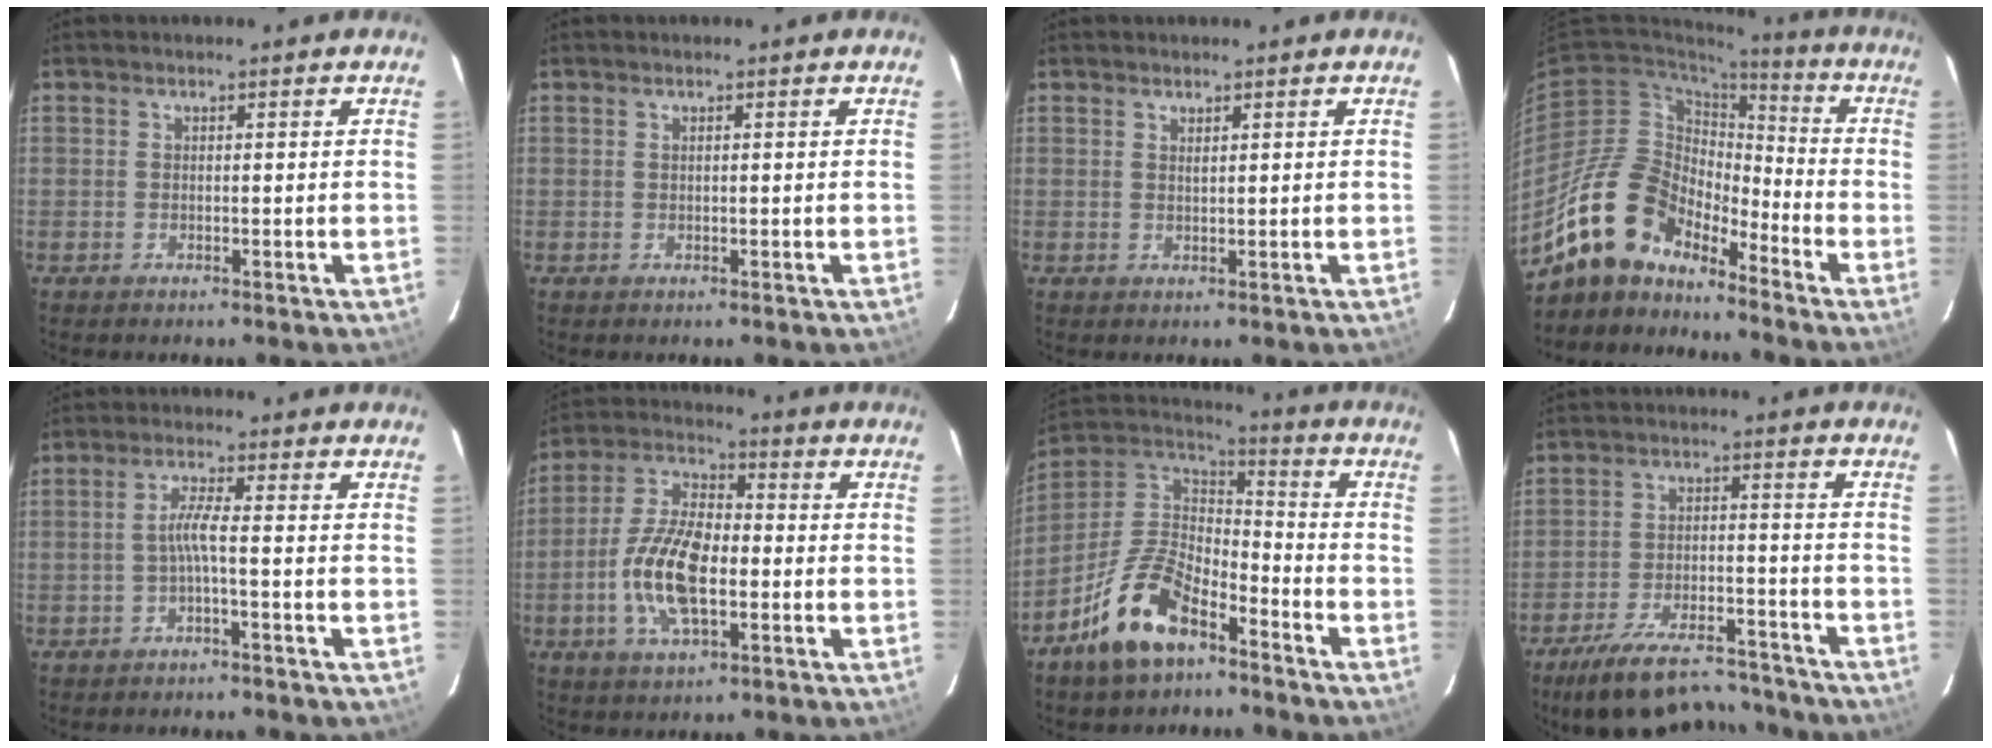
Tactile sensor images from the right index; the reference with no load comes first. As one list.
[{"total": 0.0}, {"total": 0.9, "force": [0.8, 0.1, 0.4], "torque": [-0.007, 0.000, 0.014]}, {"total": 14.9, "force": [-12.0, 6.8, 5.8], "torque": [-0.108, 0.014, -0.227]}, {"total": 3.0, "force": [-1.2, -0.4, 2.7], "torque": [-0.057, 0.003, -0.021]}, {"total": 13.4, "force": [-3.1, 6.0, 11.6], "torque": [-0.244, 0.004, -0.060]}, {"total": 15.4, "force": [-9.7, 6.9, 9.8], "torque": [-0.211, 0.011, -0.182]}, {"total": 19.1, "force": [-16.2, 5.9, 8.1], "torque": [-0.163, -0.001, -0.234]}]